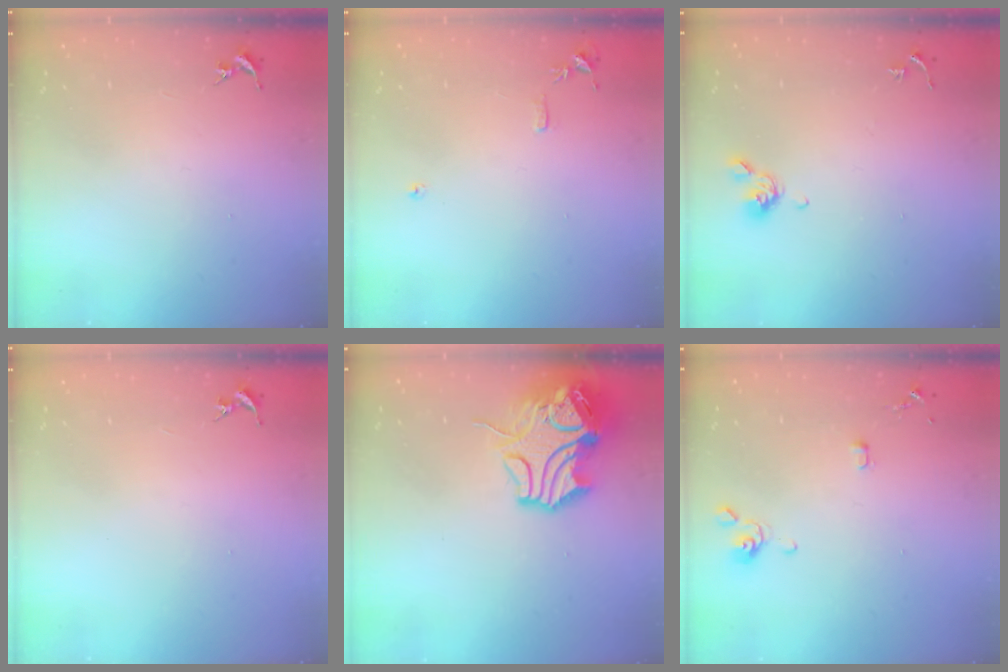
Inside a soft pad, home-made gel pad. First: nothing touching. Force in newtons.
{"total": 7.8, "press": 7.8, "slide": 0.8}
{"total": 5.2, "press": 5.1, "slide": 1.1}
{"total": 0.0}
{"total": 13.9, "press": 13.8, "slide": 2.1}
{"total": 4.0, "press": 4.0, "slide": 0.8}